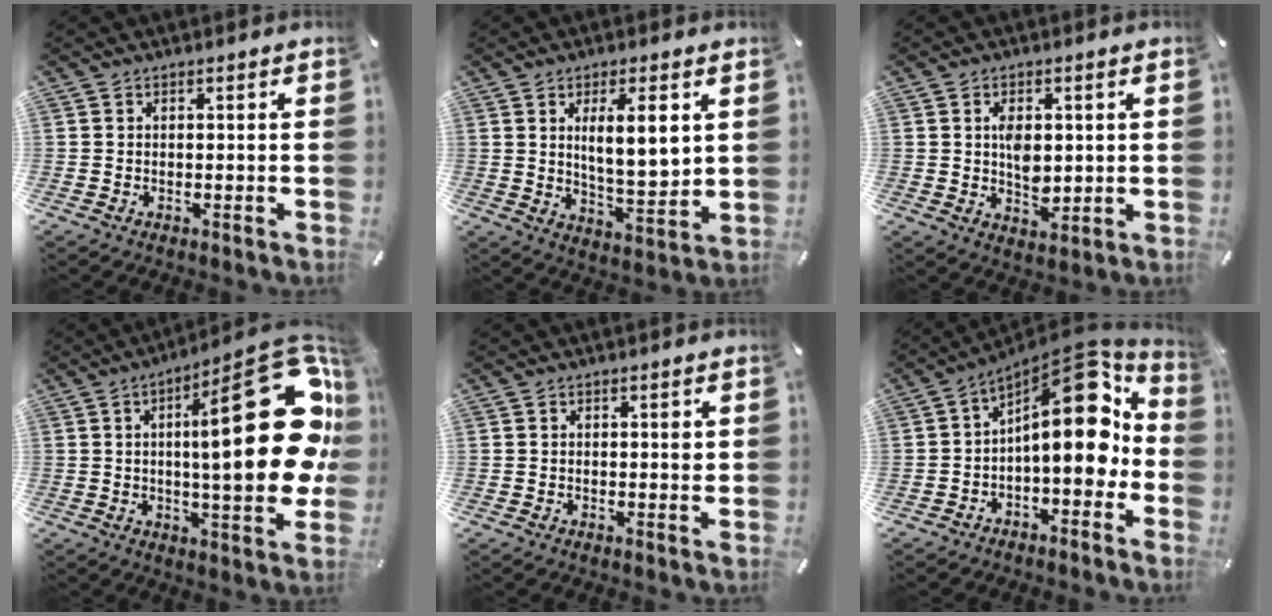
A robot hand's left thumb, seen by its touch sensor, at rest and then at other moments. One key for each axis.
{"total": 10.2, "fx": 3.6, "fy": 3.5, "fz": 9.0, "tx": -0.137, "ty": -0.016, "tz": 0.054}
{"total": 6.1, "fx": 0.7, "fy": 4.0, "fz": 4.5, "tx": -0.064, "ty": -0.007, "tz": 0.007}
{"total": 35.1, "fx": 6.9, "fy": 11.2, "fz": 32.5, "tx": -0.447, "ty": -0.065, "tz": 0.122}
{"total": 1.5, "fx": 0.5, "fy": 0.7, "fz": 1.3, "tx": -0.010, "ty": -0.004, "tz": 0.004}
{"total": 17.2, "fx": 4.2, "fy": 8.4, "fz": 14.5, "tx": -0.194, "ty": -0.050, "tz": 0.067}